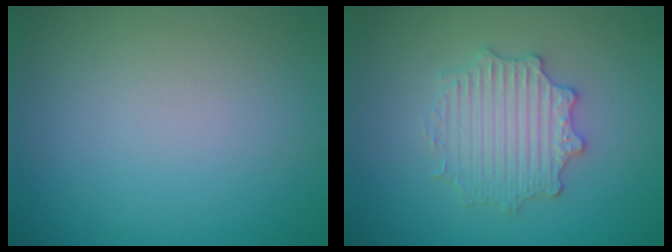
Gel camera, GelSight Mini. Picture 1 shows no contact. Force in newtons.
{"total": 3.3, "press": 3.3, "slide": 0.6}